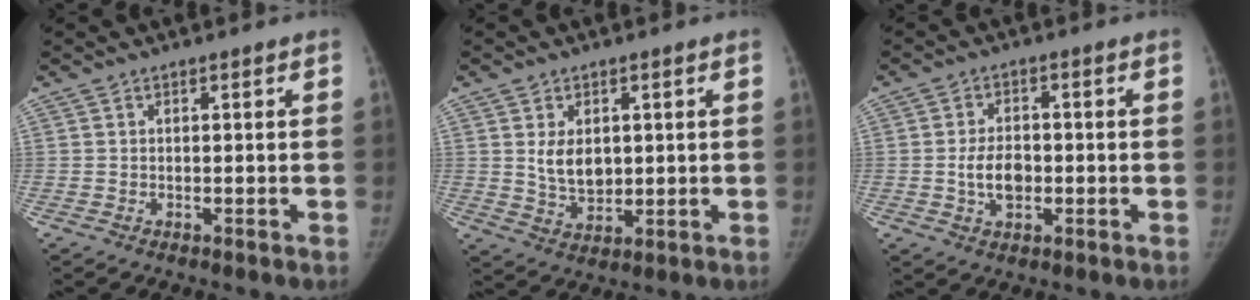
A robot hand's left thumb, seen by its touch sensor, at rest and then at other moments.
{"total": 6.3, "force": [1.3, 4.3, 4.5], "torque": [-0.056, -0.015, 0.035]}
{"total": 5.8, "force": [-0.9, 3.8, 4.3], "torque": [-0.069, 0.007, -0.015]}